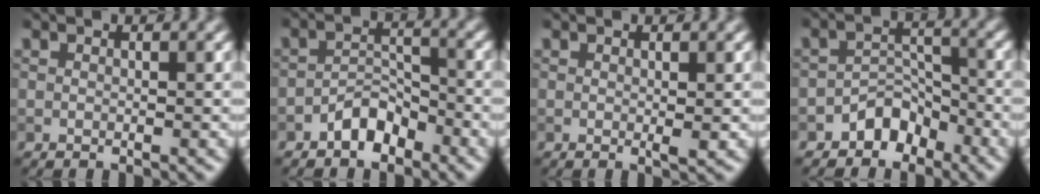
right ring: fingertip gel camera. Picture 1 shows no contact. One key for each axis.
{"total": 2.9, "fx": -2.1, "fy": 1.4, "fz": 1.3, "tx": -0.018, "ty": 0.014, "tz": -0.040}
{"total": 0.8, "fx": 0.0, "fy": 0.0, "fz": 0.8, "tx": -0.009, "ty": -0.003, "tz": -0.001}
{"total": 3.2, "fx": -2.3, "fy": 2.0, "fz": 1.0, "tx": -0.004, "ty": 0.014, "tz": -0.042}